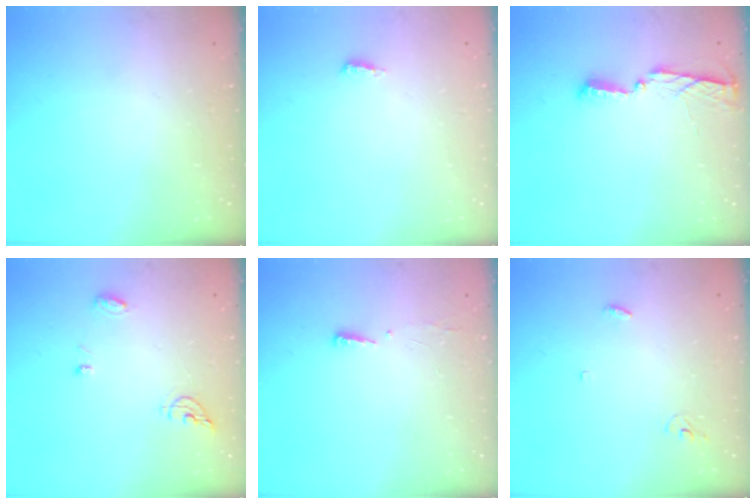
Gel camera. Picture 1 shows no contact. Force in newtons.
{"total": 2.7, "press": 2.5, "slide": 1.0}
{"total": 4.0, "press": 4.0, "slide": 0.5}
{"total": 6.7, "press": 6.7, "slide": 0.3}
{"total": 4.1, "press": 4.0, "slide": 1.0}
{"total": 3.2, "press": 3.2, "slide": 0.2}